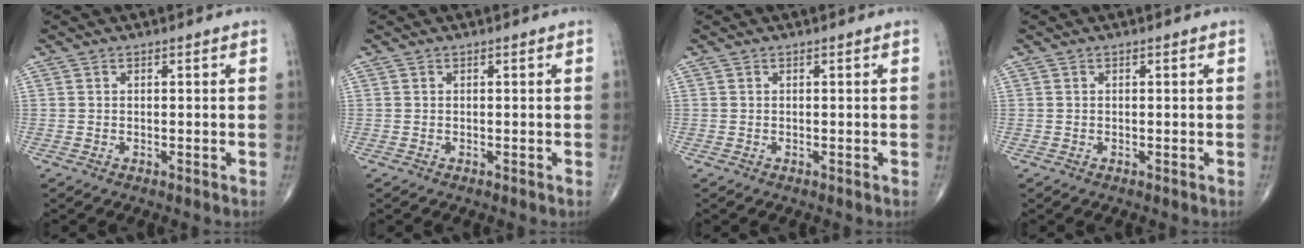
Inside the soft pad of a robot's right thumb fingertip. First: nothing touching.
{"total": 0.0}
{"total": 0.0}
{"total": 0.0}